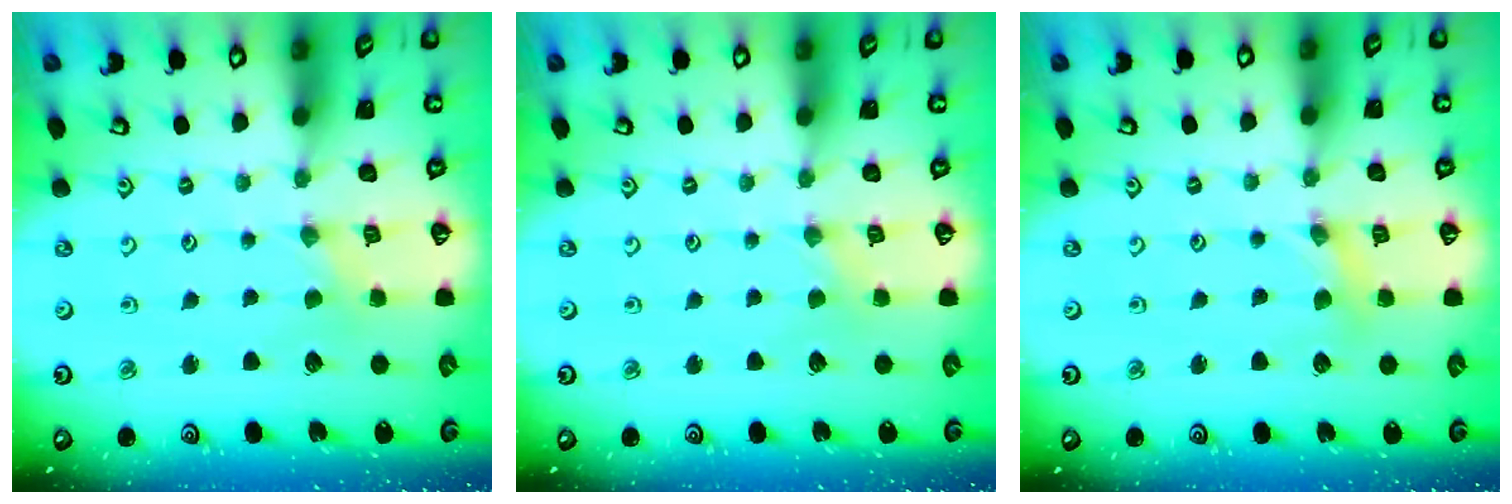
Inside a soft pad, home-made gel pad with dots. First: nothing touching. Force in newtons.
{"total": 1.1, "press": 1.0, "slide": 0.2}
{"total": 2.9, "press": 2.9, "slide": 0.3}